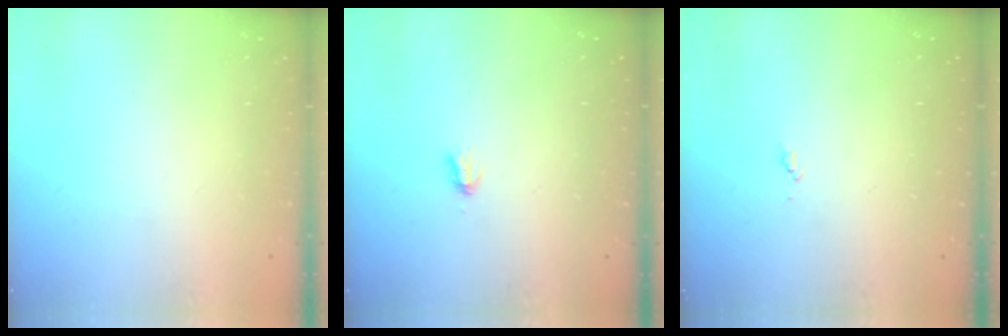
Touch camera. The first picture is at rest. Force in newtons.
{"total": 1.9, "press": 1.8, "slide": 0.4}
{"total": 3.4, "press": 3.4, "slide": 0.5}